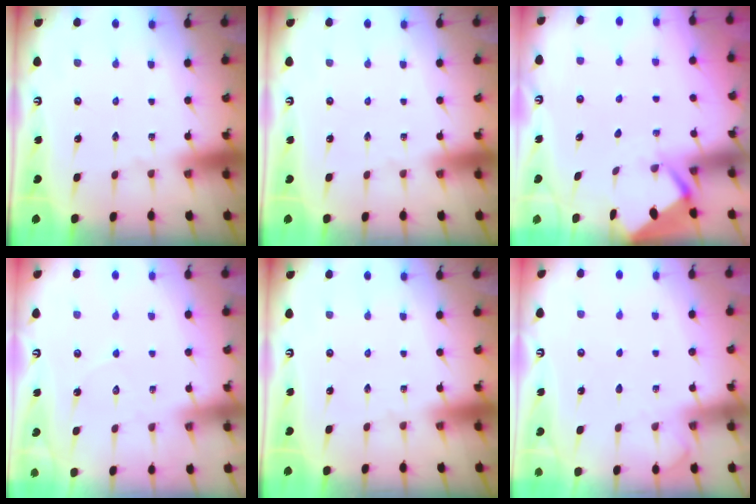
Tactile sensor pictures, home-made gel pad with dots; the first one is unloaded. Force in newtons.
{"total": 0.0}
{"total": 2.8, "press": 2.7, "slide": 0.4}
{"total": 3.8, "press": 3.8, "slide": 0.3}
{"total": 0.0}
{"total": 2.3, "press": 2.3, "slide": 0.3}